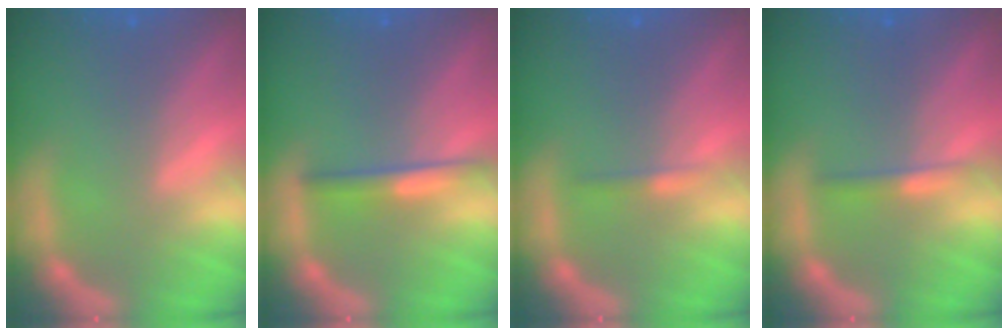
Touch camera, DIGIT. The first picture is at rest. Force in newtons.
{"total": 2.4}
{"total": 0.9}
{"total": 1.4}